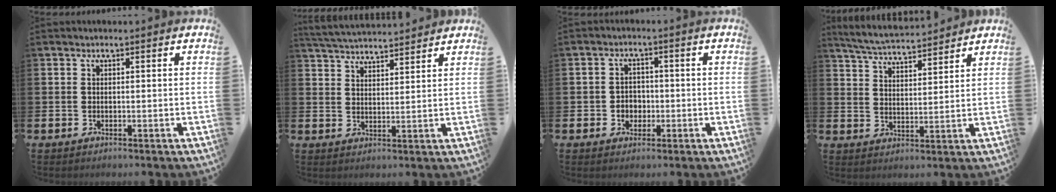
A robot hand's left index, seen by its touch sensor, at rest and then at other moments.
{"total": 4.5, "force": [4.5, 0.3, 0.2], "torque": [-0.023, -0.024, 0.082]}
{"total": 2.6, "force": [-0.5, 2.4, 0.9], "torque": [-0.016, 0.005, -0.018]}
{"total": 5.6, "force": [5.5, 0.3, 1.0], "torque": [-0.041, -0.032, 0.098]}